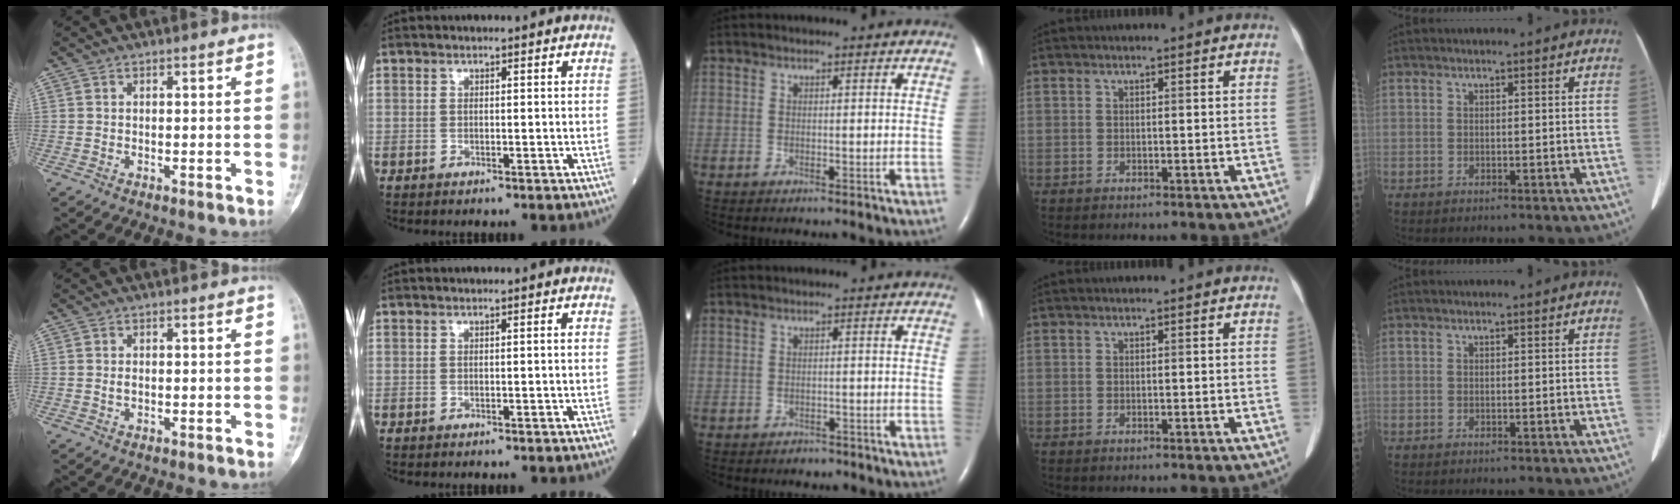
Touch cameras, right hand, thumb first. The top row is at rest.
{"thumb": {"total": 0.9, "force": [0.0, 0.6, 0.7], "torque": [-0.014, 0.000, -0.001]}, "middle": {"total": 1.4, "force": [-1.2, 0.8, 0.1], "torque": [-0.009, 0.001, -0.016]}}